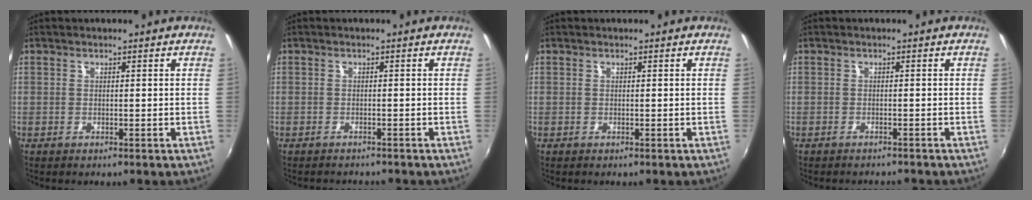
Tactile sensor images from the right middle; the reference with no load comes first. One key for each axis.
{"total": 2.6, "fx": -2.4, "fy": 0.5, "fz": 0.6, "tx": -0.019, "ty": -0.013, "tz": -0.039}
{"total": 0.0}
{"total": 2.9, "fx": -2.8, "fy": 0.6, "fz": 0.8, "tx": -0.024, "ty": -0.013, "tz": -0.043}